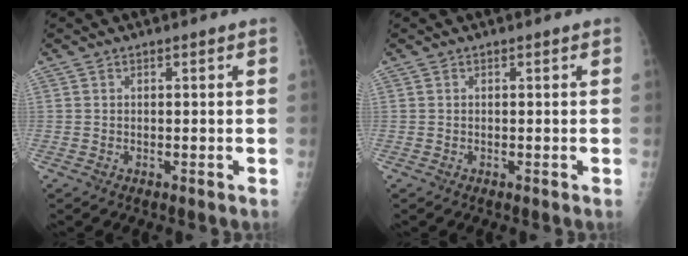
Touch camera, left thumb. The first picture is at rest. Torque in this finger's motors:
{"motor_torque": [0.00, 0.00, -0.01, 0.00, 0.00]}